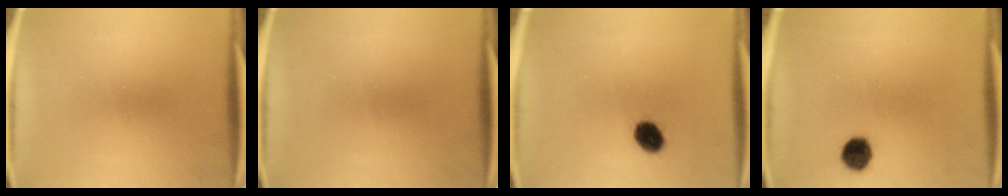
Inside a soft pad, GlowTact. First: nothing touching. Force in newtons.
{"total": 0.0}
{"total": 5.8}
{"total": 5.5}